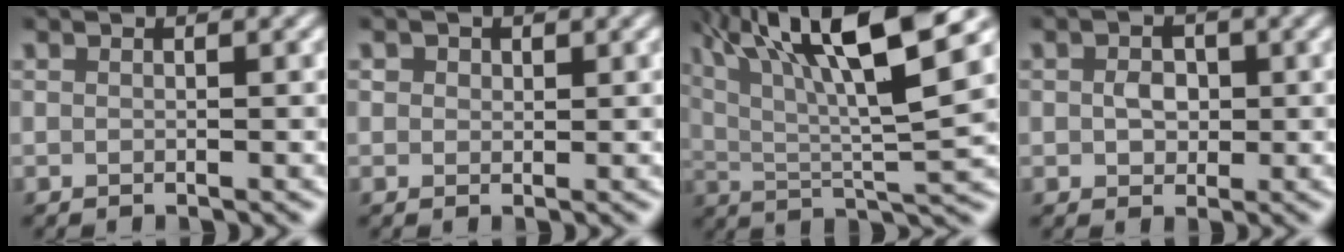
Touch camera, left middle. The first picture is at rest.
{"total": 0.8, "force": [0.3, 0.7, 0.0], "torque": [0.000, -0.003, 0.003]}
{"total": 13.1, "force": [6.7, 2.9, 10.8], "torque": [-0.174, 0.017, 0.113]}
{"total": 2.0, "force": [-0.1, 1.7, 1.0], "torque": [-0.020, -0.002, -0.005]}